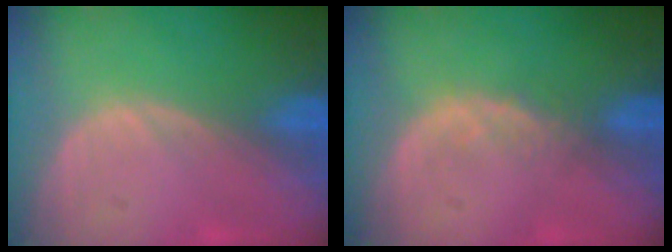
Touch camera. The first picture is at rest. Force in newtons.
{"total": 1.4, "press": 1.4, "slide": 0.2}